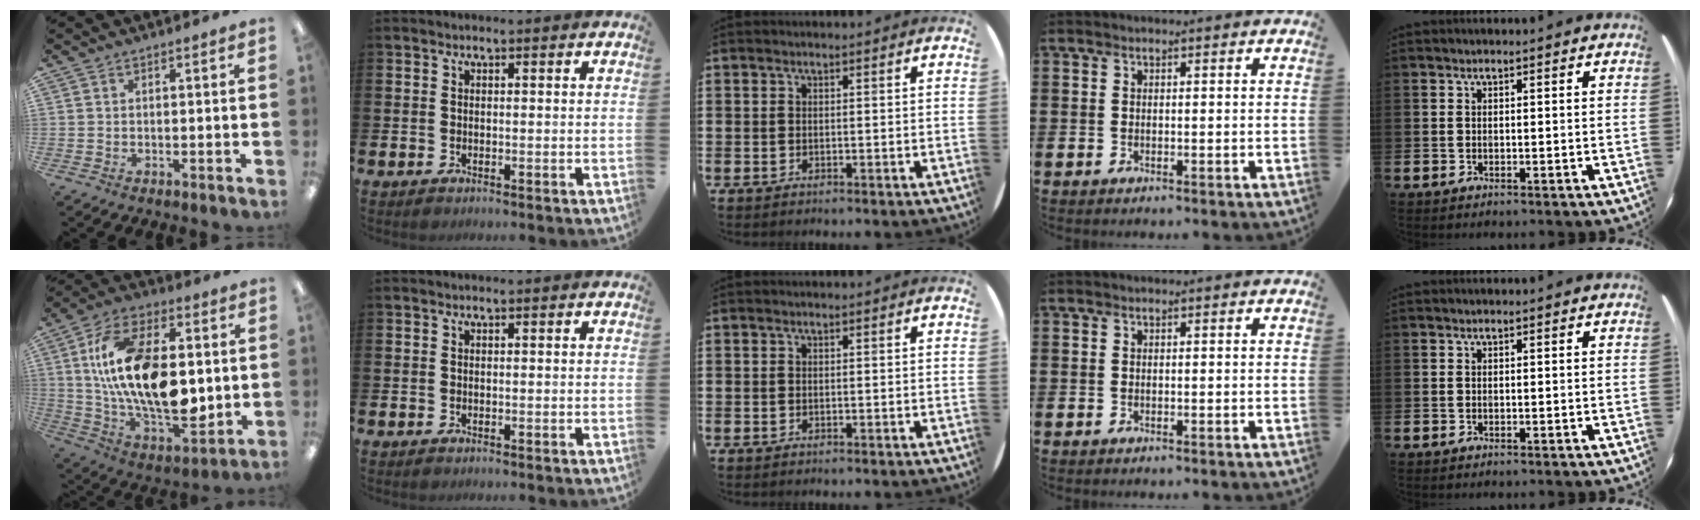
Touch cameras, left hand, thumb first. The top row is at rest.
{"thumb": {"total": 23.2, "force": [2.9, 12.6, 19.2], "torque": [-0.359, -0.004, 0.050]}}